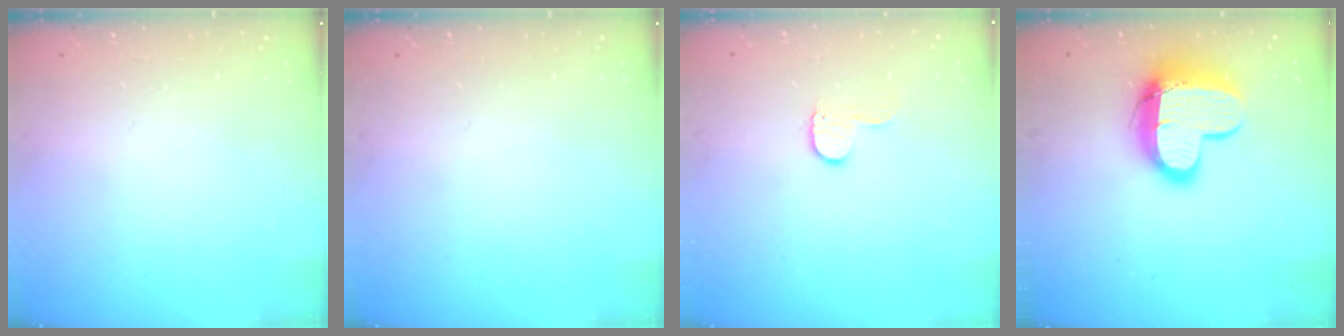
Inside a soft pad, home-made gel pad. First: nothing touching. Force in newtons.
{"total": 0.0}
{"total": 5.1, "press": 5.0, "slide": 0.5}
{"total": 13.7, "press": 13.6, "slide": 1.3}